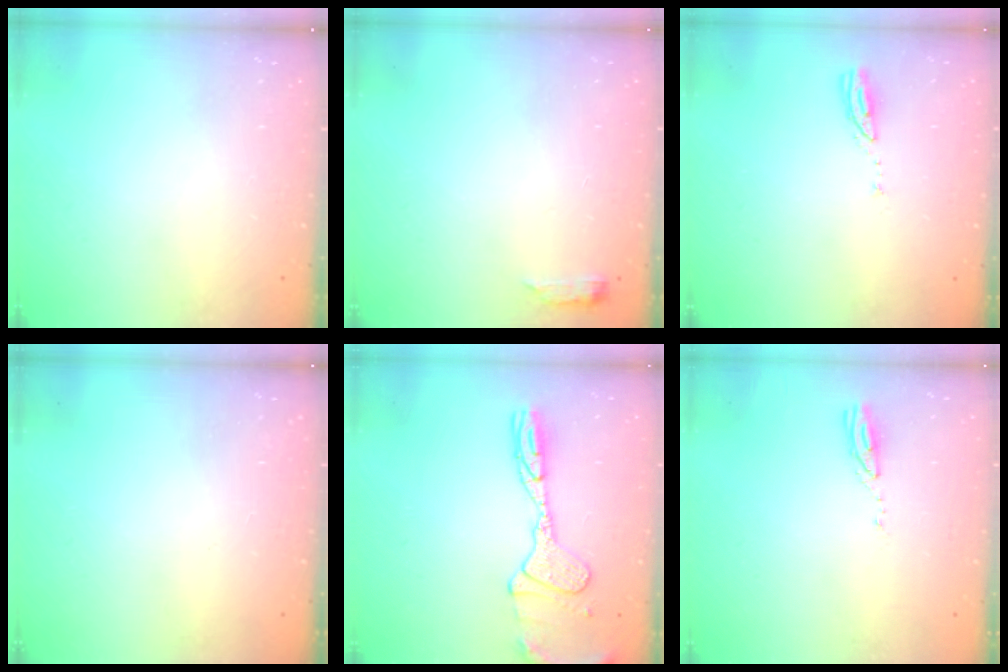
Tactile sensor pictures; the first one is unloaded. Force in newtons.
{"total": 2.8, "press": 2.8, "slide": 0.5}
{"total": 3.5, "press": 3.4, "slide": 0.3}
{"total": 0.0}
{"total": 14.0, "press": 13.9, "slide": 1.7}
{"total": 3.4, "press": 3.4, "slide": 0.3}